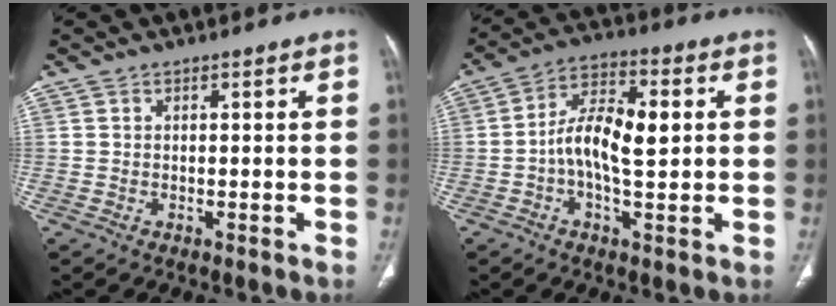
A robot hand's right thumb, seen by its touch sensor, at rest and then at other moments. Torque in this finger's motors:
{"motor_torque": [0.10, 0.10, 0.35, -0.26, 0.15]}